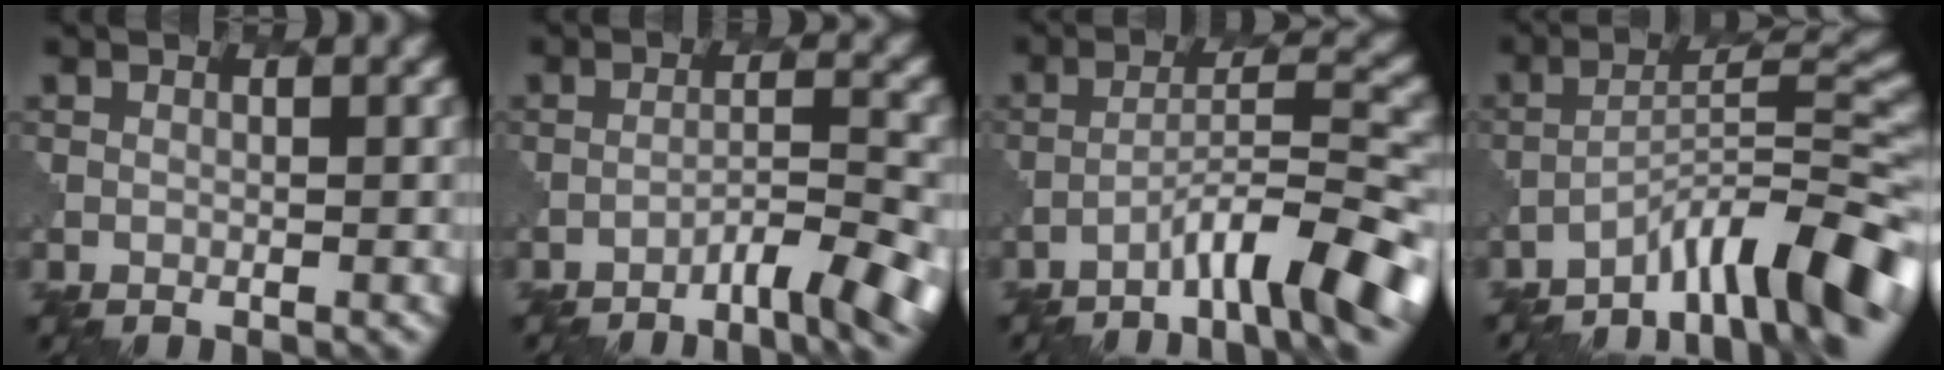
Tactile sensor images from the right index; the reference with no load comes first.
{"total": 6.1, "force": [-4.3, 1.2, 4.1], "torque": [-0.055, 0.003, -0.058]}
{"total": 8.0, "force": [-5.0, 1.2, 6.2], "torque": [-0.093, 0.013, -0.083]}
{"total": 9.5, "force": [-6.7, 1.6, 6.5], "torque": [-0.090, 0.017, -0.106]}